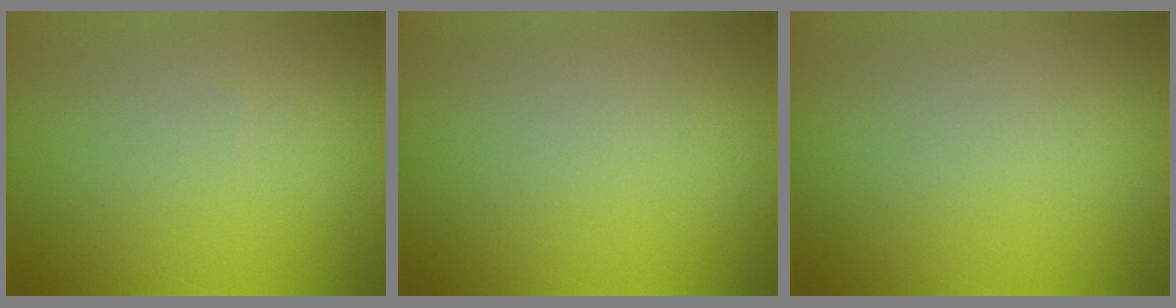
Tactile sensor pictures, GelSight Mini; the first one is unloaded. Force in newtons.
{"total": 0.0}
{"total": 0.0}